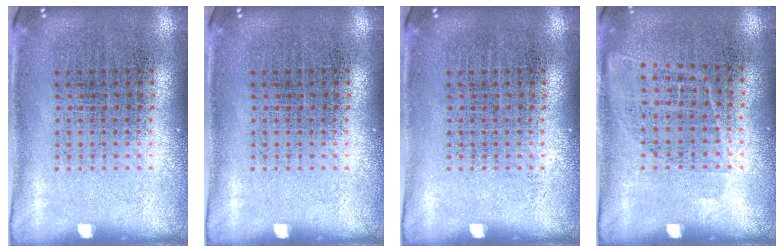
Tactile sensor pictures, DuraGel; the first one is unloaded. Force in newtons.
{"total": 0.0}
{"total": 0.0}
{"total": 0.9, "press": 0.7, "slide": 0.6}